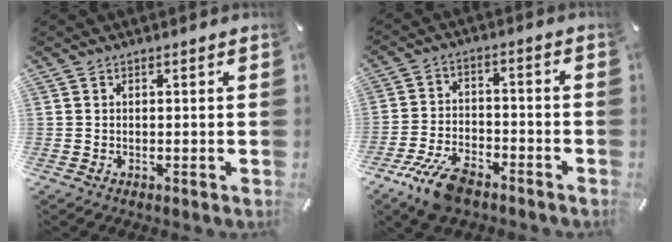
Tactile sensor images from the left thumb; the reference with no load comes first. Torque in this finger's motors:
{"motor_torque": [-0.16, 0.40, 0.28, 0.25, 0.10]}